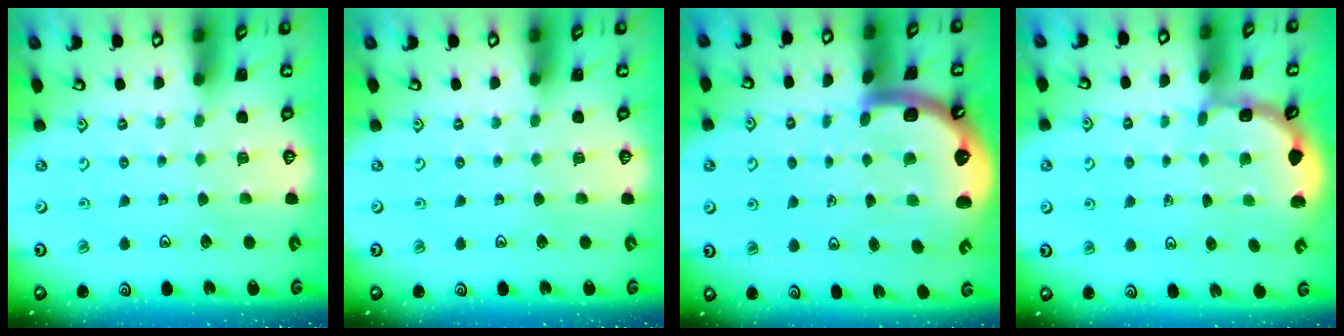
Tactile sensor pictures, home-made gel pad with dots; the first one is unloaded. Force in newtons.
{"total": 0.0}
{"total": 7.2, "press": 6.9, "slide": 1.9}
{"total": 1.9, "press": 1.9, "slide": 0.3}